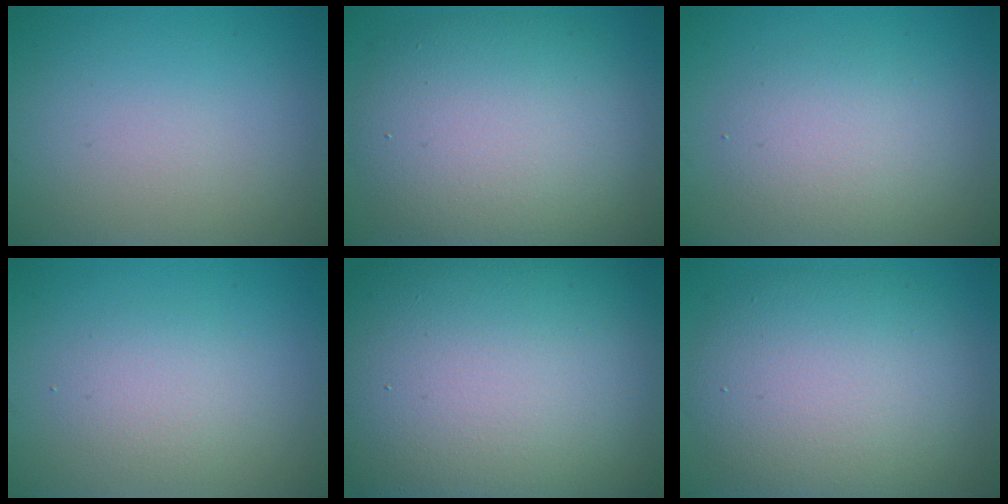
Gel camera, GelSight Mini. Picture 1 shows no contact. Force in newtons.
{"total": 10.0, "press": 10.0, "slide": 0.6}
{"total": 3.5, "press": 3.5, "slide": 0.2}
{"total": 2.2, "press": 2.2, "slide": 0.0}
{"total": 20.5, "press": 20.5, "slide": 1.1}
{"total": 9.4, "press": 9.4, "slide": 0.2}